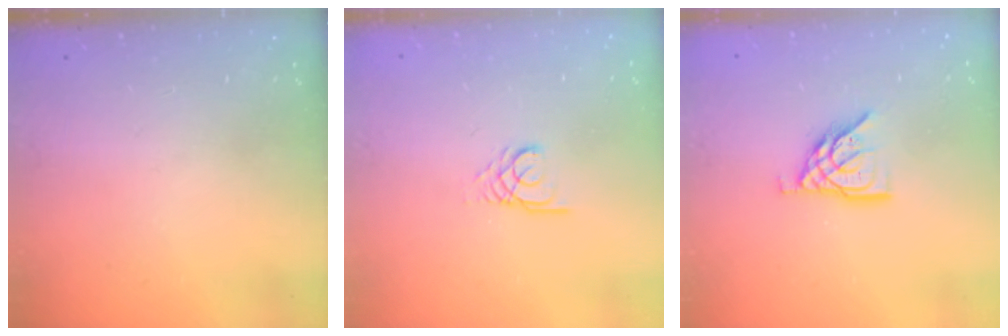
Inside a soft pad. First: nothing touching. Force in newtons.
{"total": 2.7, "press": 2.7, "slide": 0.3}
{"total": 9.9, "press": 9.8, "slide": 1.2}